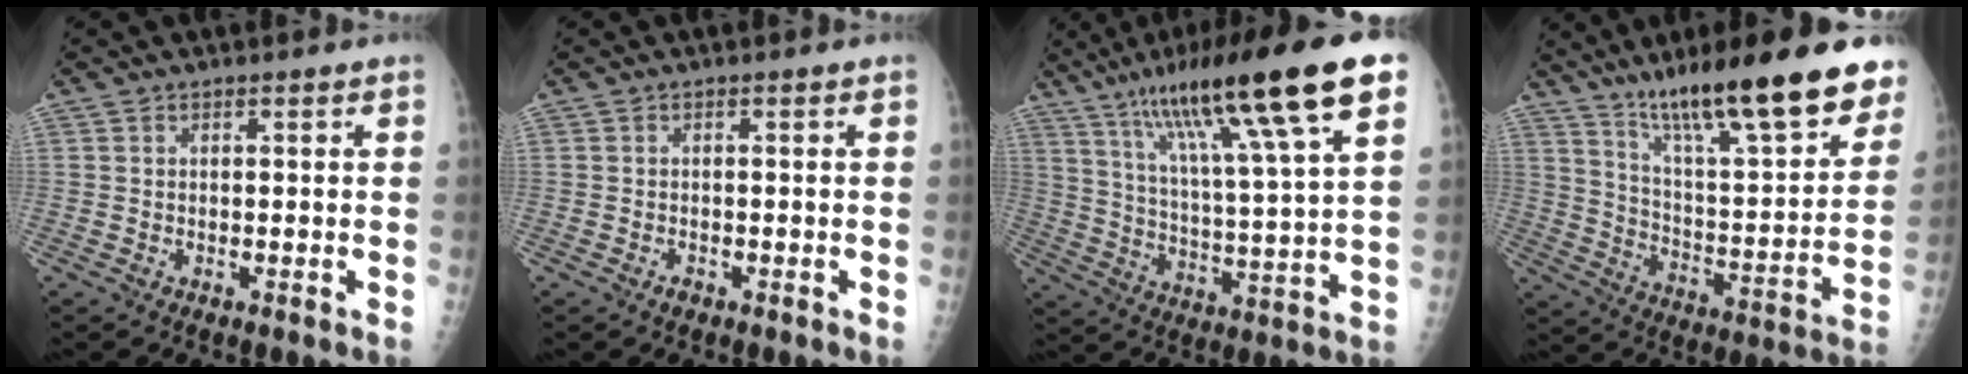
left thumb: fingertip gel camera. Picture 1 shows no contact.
{"total": 0.6, "force": [-0.1, 0.4, 0.5], "torque": [-0.007, 0.001, -0.002]}
{"total": 23.3, "force": [13.5, 2.7, 18.8], "torque": [-0.306, -0.023, 0.220]}
{"total": 26.5, "force": [18.4, 5.0, 18.5], "torque": [-0.256, -0.069, 0.295]}